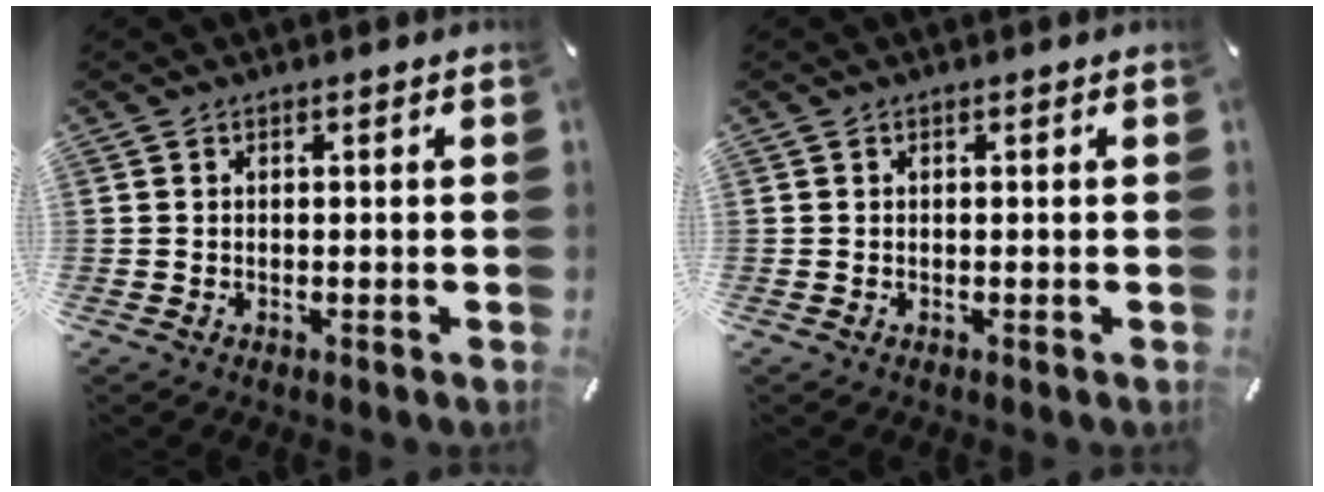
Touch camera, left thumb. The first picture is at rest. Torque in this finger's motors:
{"motor_torque": [-0.05, 0.05, 0.01, 0.03, 0.00]}